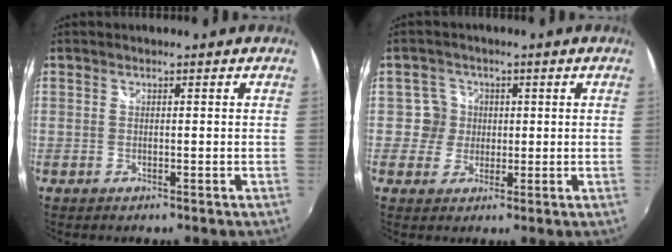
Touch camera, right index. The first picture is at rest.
{"total": 4.1, "force": [0.4, 4.1, 0.0], "torque": [0.012, 0.011, 0.001]}